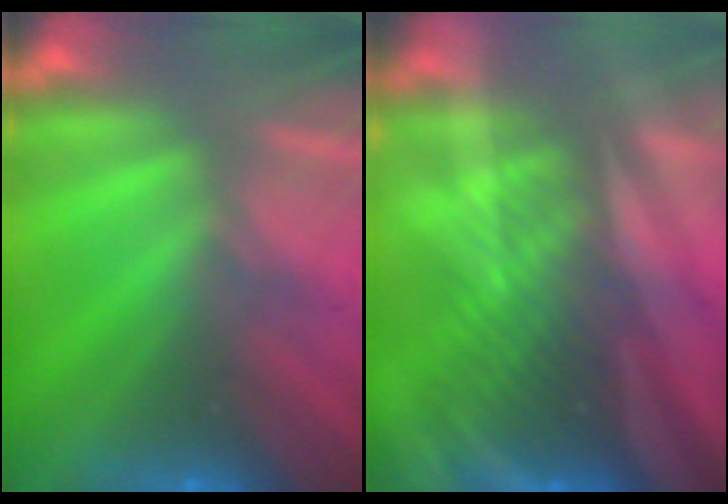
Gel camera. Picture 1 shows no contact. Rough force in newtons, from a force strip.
{"total": 2.8}